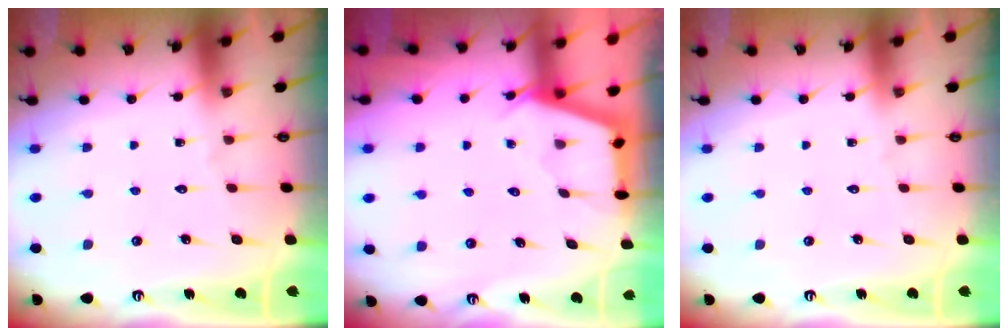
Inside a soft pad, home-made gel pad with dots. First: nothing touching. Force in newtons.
{"total": 2.9, "press": 2.9, "slide": 0.3}
{"total": 0.0}